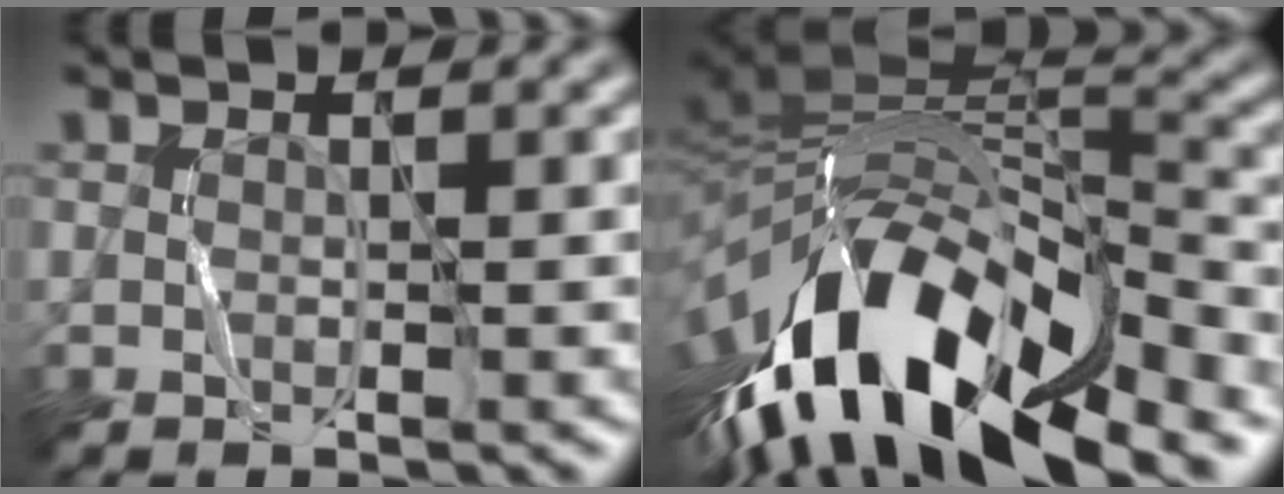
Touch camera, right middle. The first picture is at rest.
{"total": 14.9, "force": [-8.3, 6.2, 10.8], "torque": [-0.205, 0.021, -0.143]}